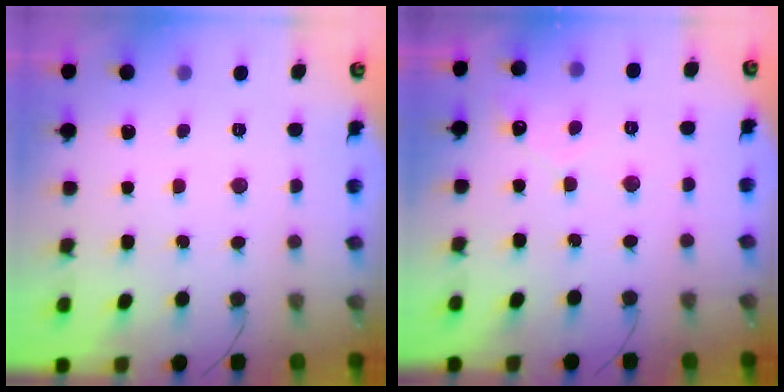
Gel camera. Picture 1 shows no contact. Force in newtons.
{"total": 2.5, "press": 2.5, "slide": 0.1}